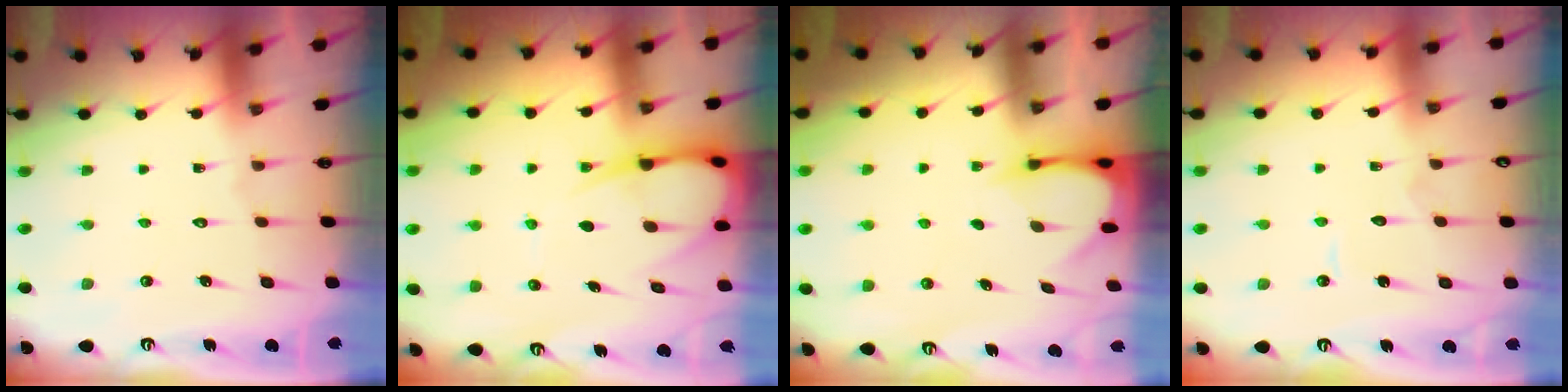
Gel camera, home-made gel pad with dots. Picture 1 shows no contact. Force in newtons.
{"total": 10.2, "press": 10.1, "slide": 1.2}
{"total": 3.7, "press": 3.7, "slide": 0.3}
{"total": 2.9, "press": 2.9, "slide": 0.2}